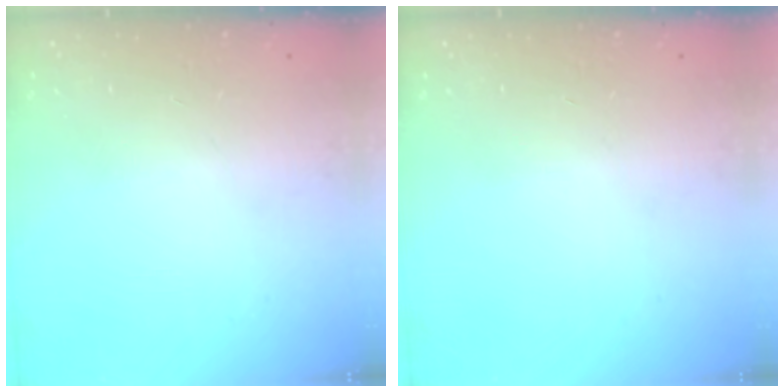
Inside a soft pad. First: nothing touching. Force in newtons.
{"total": 0.0}